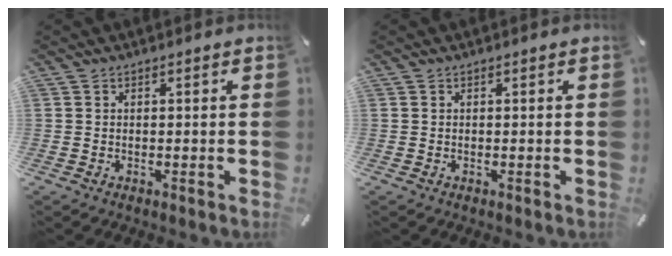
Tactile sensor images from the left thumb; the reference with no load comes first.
{"total": 0.0}